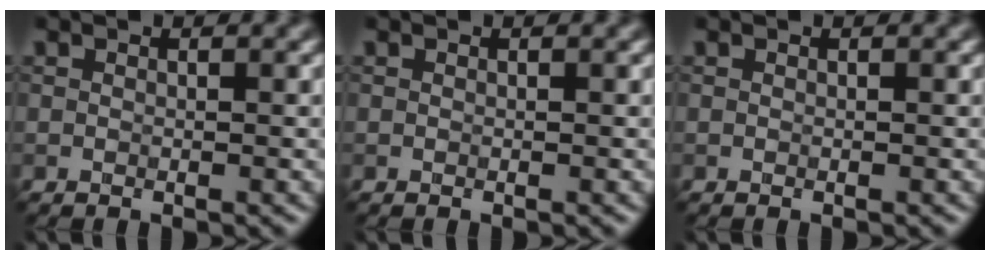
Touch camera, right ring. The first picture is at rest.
{"total": 0.0}
{"total": 0.0}